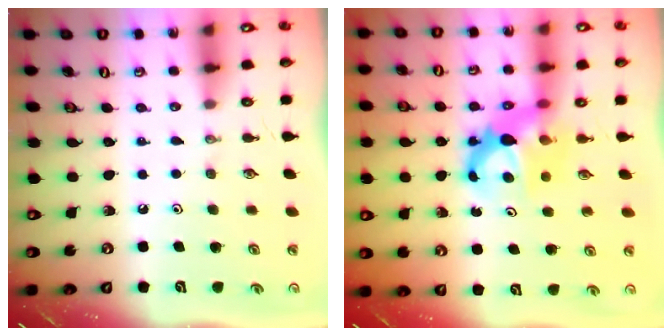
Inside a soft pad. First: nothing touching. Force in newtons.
{"total": 7.1, "press": 7.1, "slide": 0.5}